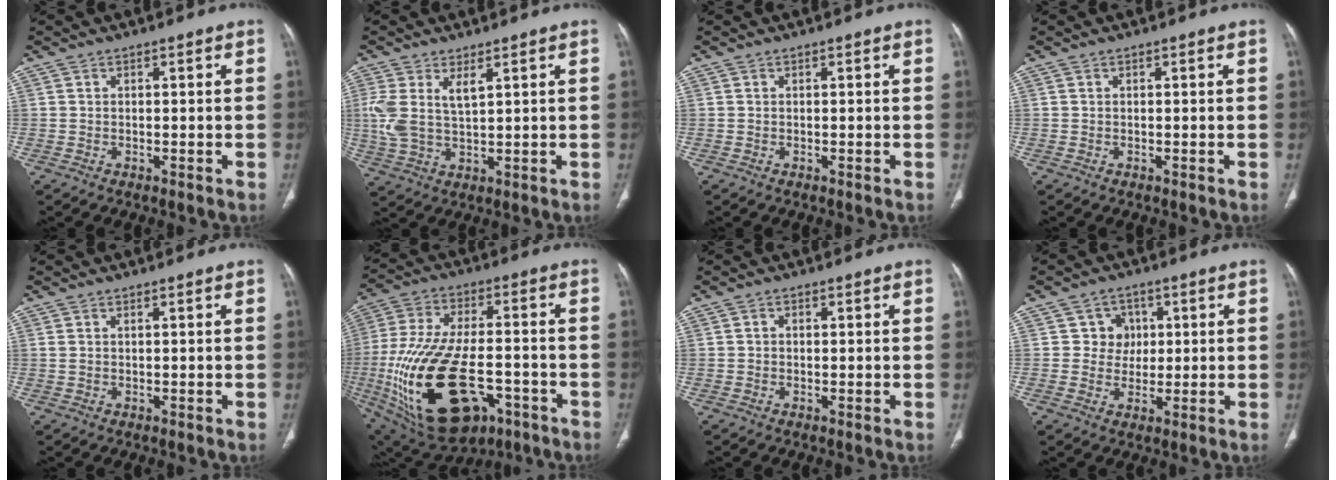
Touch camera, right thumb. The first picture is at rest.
{"total": 7.7, "force": [2.7, 3.5, 6.3], "torque": [-0.148, -0.005, 0.063]}
{"total": 0.0}
{"total": 0.0}
{"total": 0.8, "force": [0.4, 0.3, 0.6], "torque": [-0.018, 0.012, 0.013]}
{"total": 28.7, "force": [-8.8, 15.3, 22.7], "torque": [-0.500, -0.007, -0.127]}
{"total": 0.8, "force": [0.1, 0.6, 0.4], "torque": [-0.003, 0.002, 0.000]}
{"total": 5.0, "force": [1.1, 4.8, 0.9], "torque": [0.021, 0.006, 0.011]}